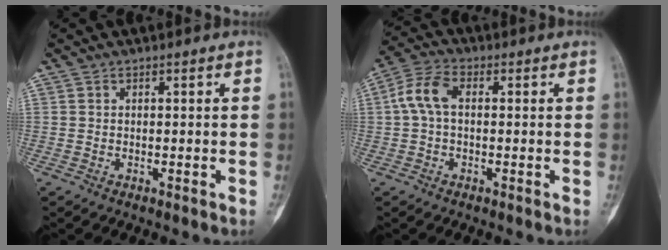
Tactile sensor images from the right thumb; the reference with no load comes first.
{"total": 6.3, "force": [0.5, 3.7, 5.1], "torque": [-0.106, 0.022, 0.002]}